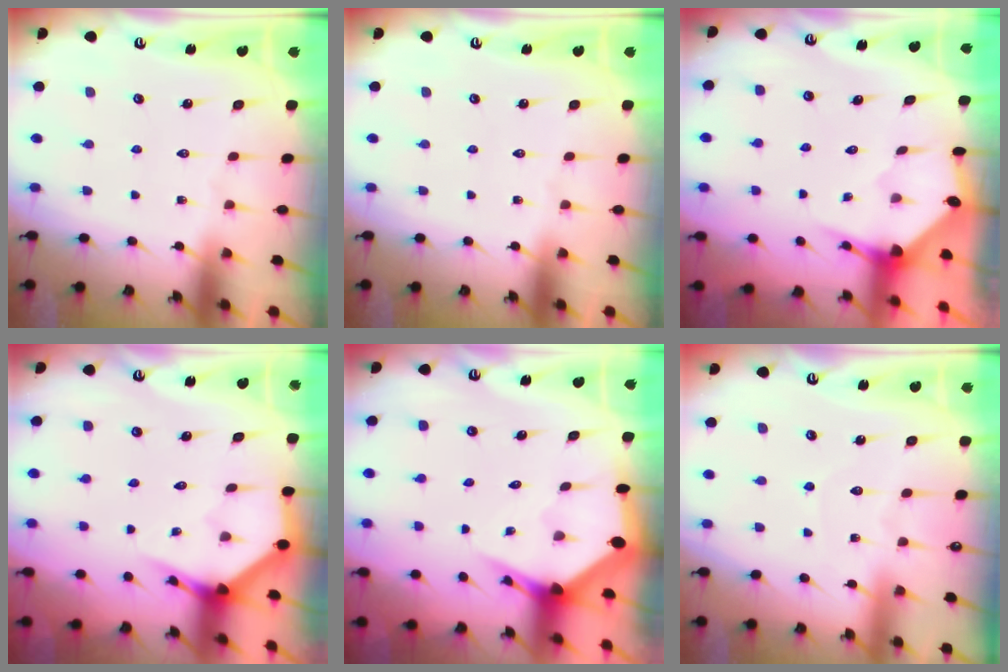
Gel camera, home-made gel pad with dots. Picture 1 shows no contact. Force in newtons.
{"total": 0.0}
{"total": 3.2, "press": 3.2, "slide": 0.3}
{"total": 4.0, "press": 4.0, "slide": 0.2}
{"total": 3.8, "press": 3.8, "slide": 0.4}
{"total": 2.5, "press": 2.5, "slide": 0.2}